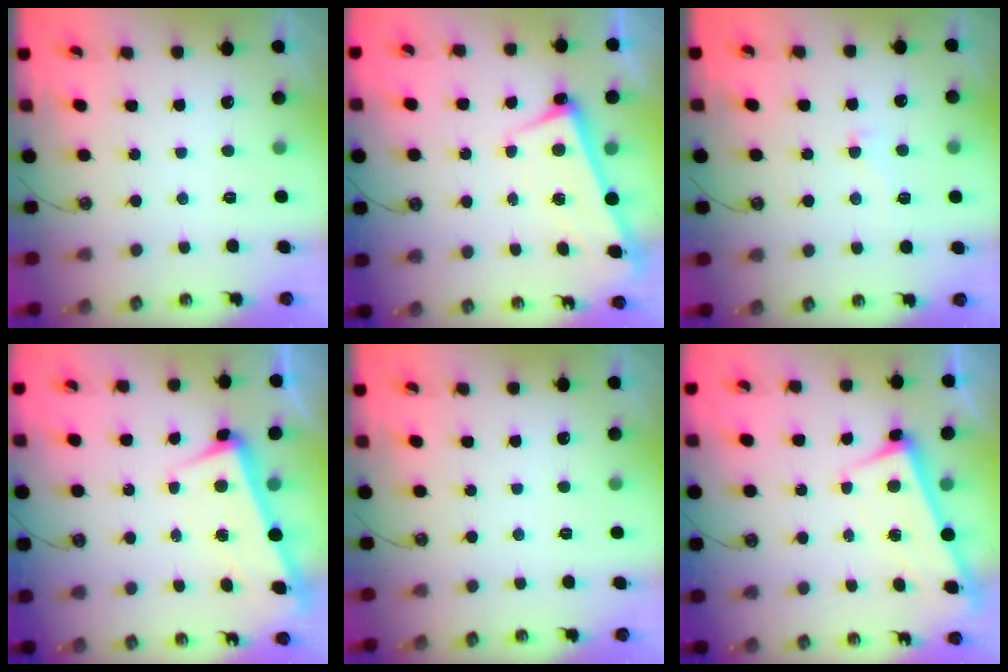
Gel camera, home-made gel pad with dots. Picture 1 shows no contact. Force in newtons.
{"total": 2.5, "press": 2.4, "slide": 0.5}
{"total": 2.7, "press": 2.7, "slide": 0.7}
{"total": 1.9, "press": 1.6, "slide": 1.1}
{"total": 0.0}
{"total": 2.8, "press": 2.7, "slide": 0.4}